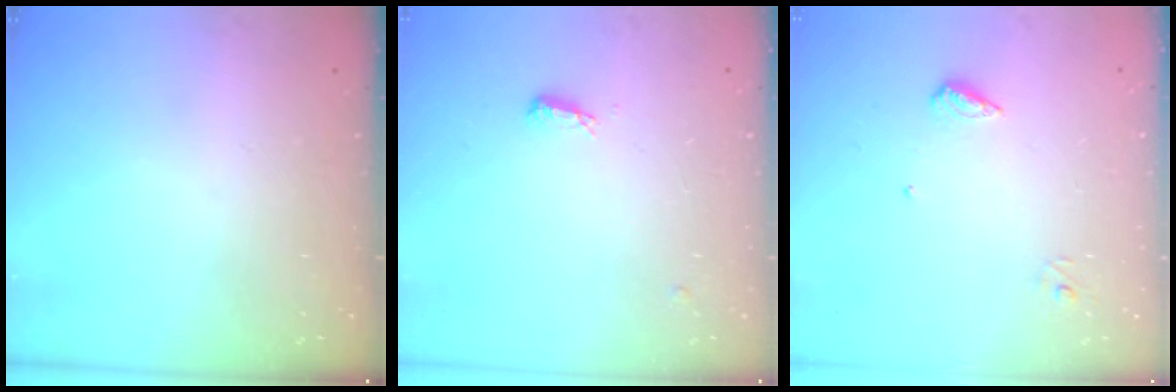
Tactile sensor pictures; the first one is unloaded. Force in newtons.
{"total": 6.1, "press": 5.8, "slide": 1.6}
{"total": 6.0, "press": 6.0, "slide": 0.6}